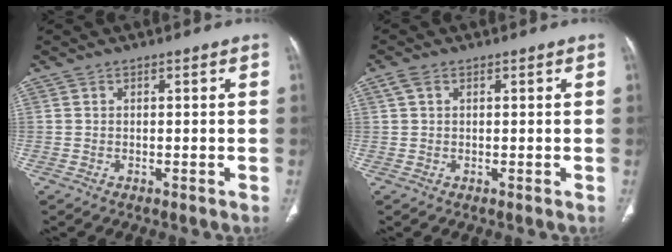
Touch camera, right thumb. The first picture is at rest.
{"total": 1.8, "force": [0.8, 1.0, 1.3], "torque": [-0.034, 0.013, 0.020]}